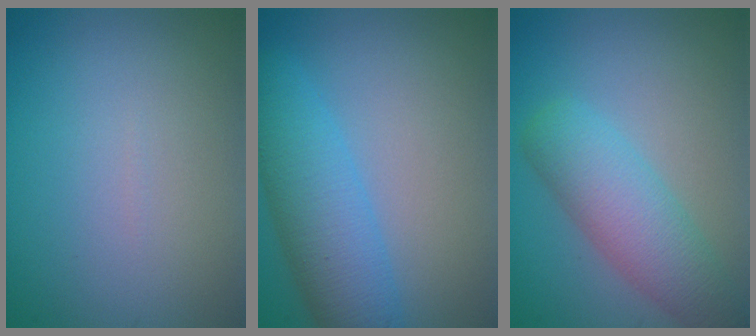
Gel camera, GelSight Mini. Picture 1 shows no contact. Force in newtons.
{"total": 6.1, "press": 6.1, "slide": 0.1}
{"total": 5.1, "press": 5.1, "slide": 0.2}